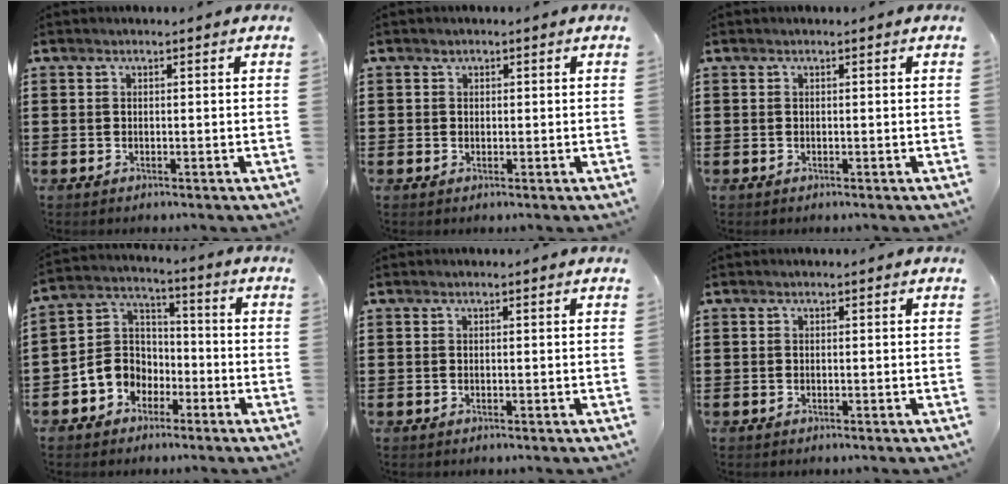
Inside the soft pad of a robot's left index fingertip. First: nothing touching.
{"total": 0.9, "force": [0.4, 0.9, 0.0], "torque": [0.004, 0.002, 0.006]}
{"total": 0.0}
{"total": 6.8, "force": [-3.1, 5.9, 1.4], "torque": [-0.067, 0.012, -0.067]}
{"total": 0.0}
{"total": 0.0}